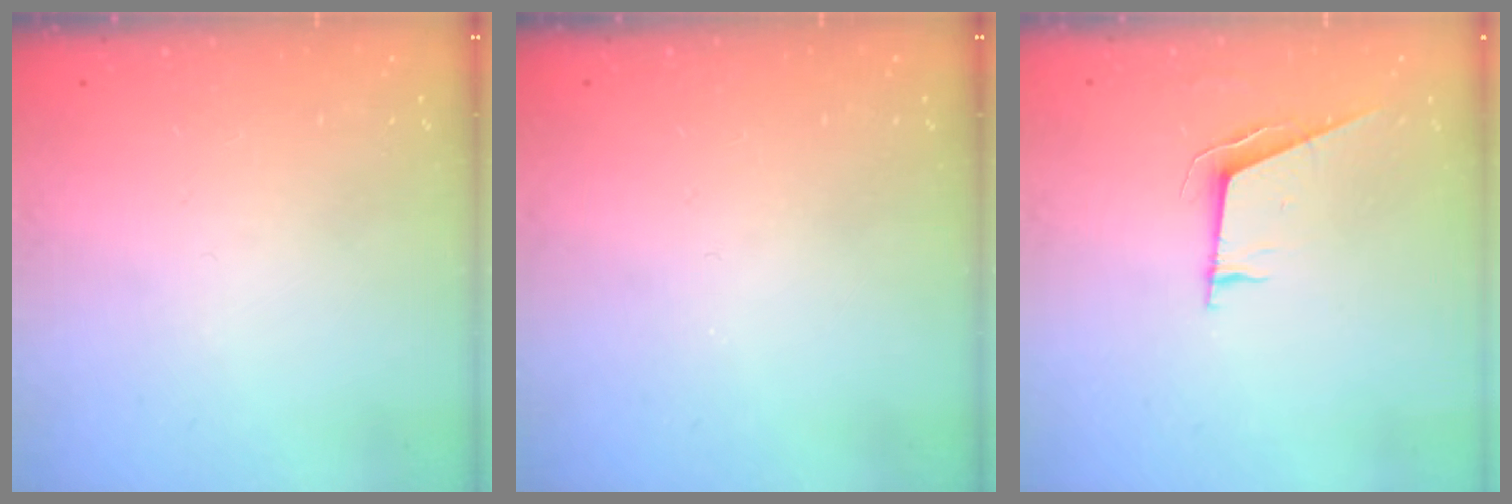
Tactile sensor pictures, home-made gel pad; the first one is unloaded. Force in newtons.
{"total": 0.0}
{"total": 6.6, "press": 6.2, "slide": 2.4}